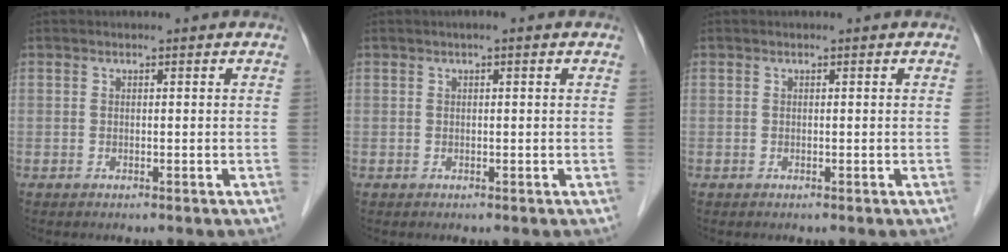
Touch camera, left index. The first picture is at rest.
{"total": 1.5, "force": [0.8, 0.4, 1.2], "torque": [-0.013, 0.008, 0.010]}
{"total": 0.0}